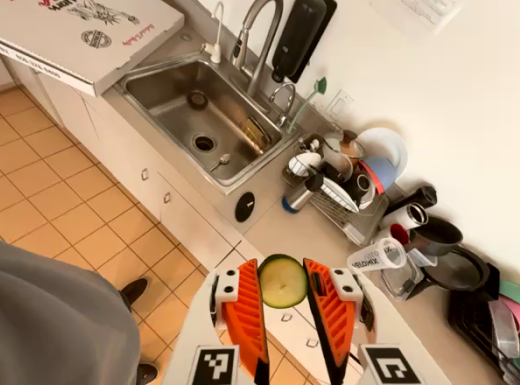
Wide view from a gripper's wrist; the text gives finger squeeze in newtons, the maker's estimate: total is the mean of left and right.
{"total": 7.7, "left": 7.1, "right": 8.3}